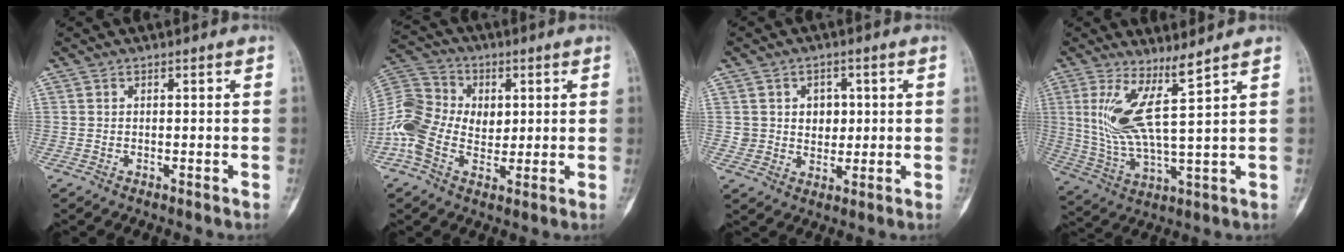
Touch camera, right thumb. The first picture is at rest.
{"total": 13.4, "force": [0.1, 10.1, 8.8], "torque": [-0.159, 0.019, -0.004]}
{"total": 5.7, "force": [1.1, 4.8, 2.8], "torque": [-0.008, -0.002, 0.019]}
{"total": 10.2, "force": [4.9, 0.5, 8.9], "torque": [-0.195, -0.047, 0.106]}